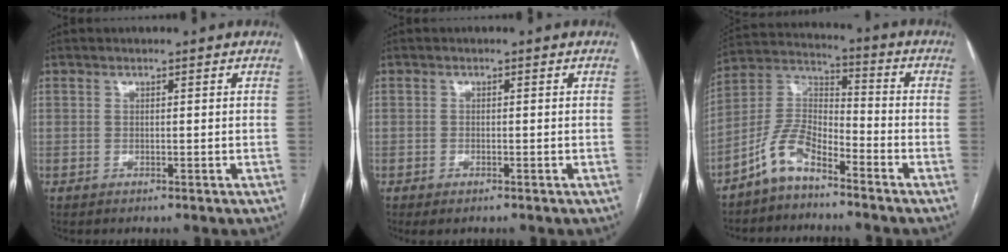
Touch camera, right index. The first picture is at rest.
{"total": 1.3, "force": [-0.9, 0.5, 0.9], "torque": [-0.013, 0.000, -0.006]}
{"total": 8.1, "force": [-6.0, 2.9, 4.7], "torque": [-0.107, 0.023, -0.124]}